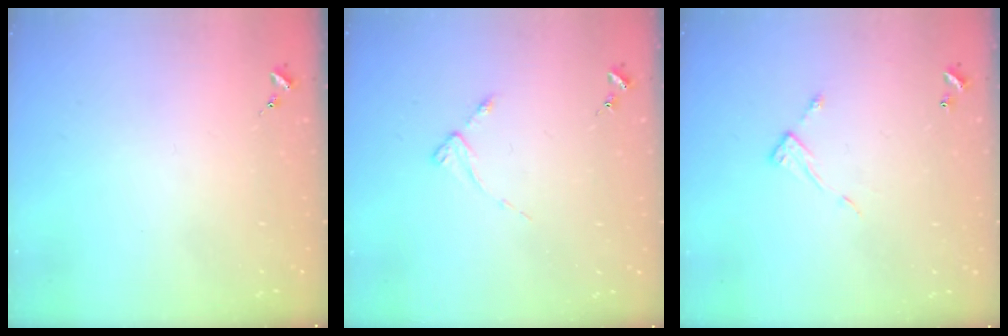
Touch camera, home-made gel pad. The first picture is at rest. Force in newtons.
{"total": 2.8, "press": 2.8, "slide": 0.3}
{"total": 6.7, "press": 6.7, "slide": 0.2}